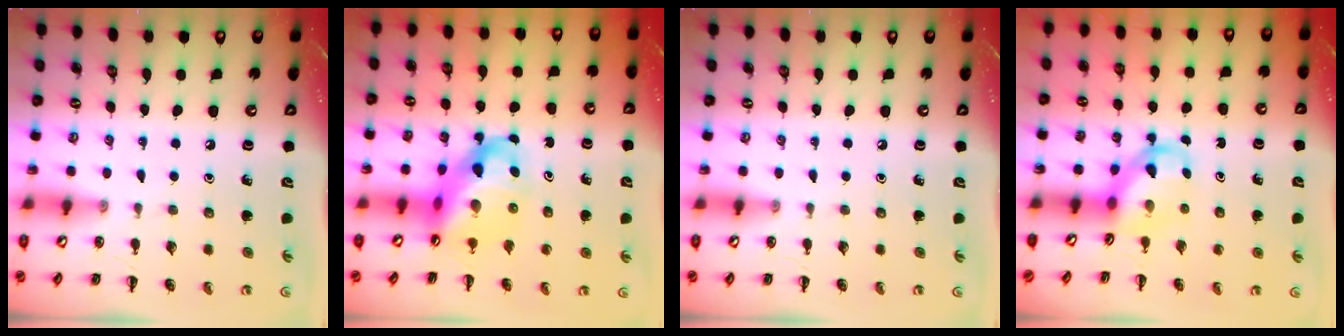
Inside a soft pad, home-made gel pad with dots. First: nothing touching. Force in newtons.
{"total": 12.6, "press": 12.1, "slide": 3.4}
{"total": 0.0}
{"total": 3.6, "press": 3.6, "slide": 0.5}